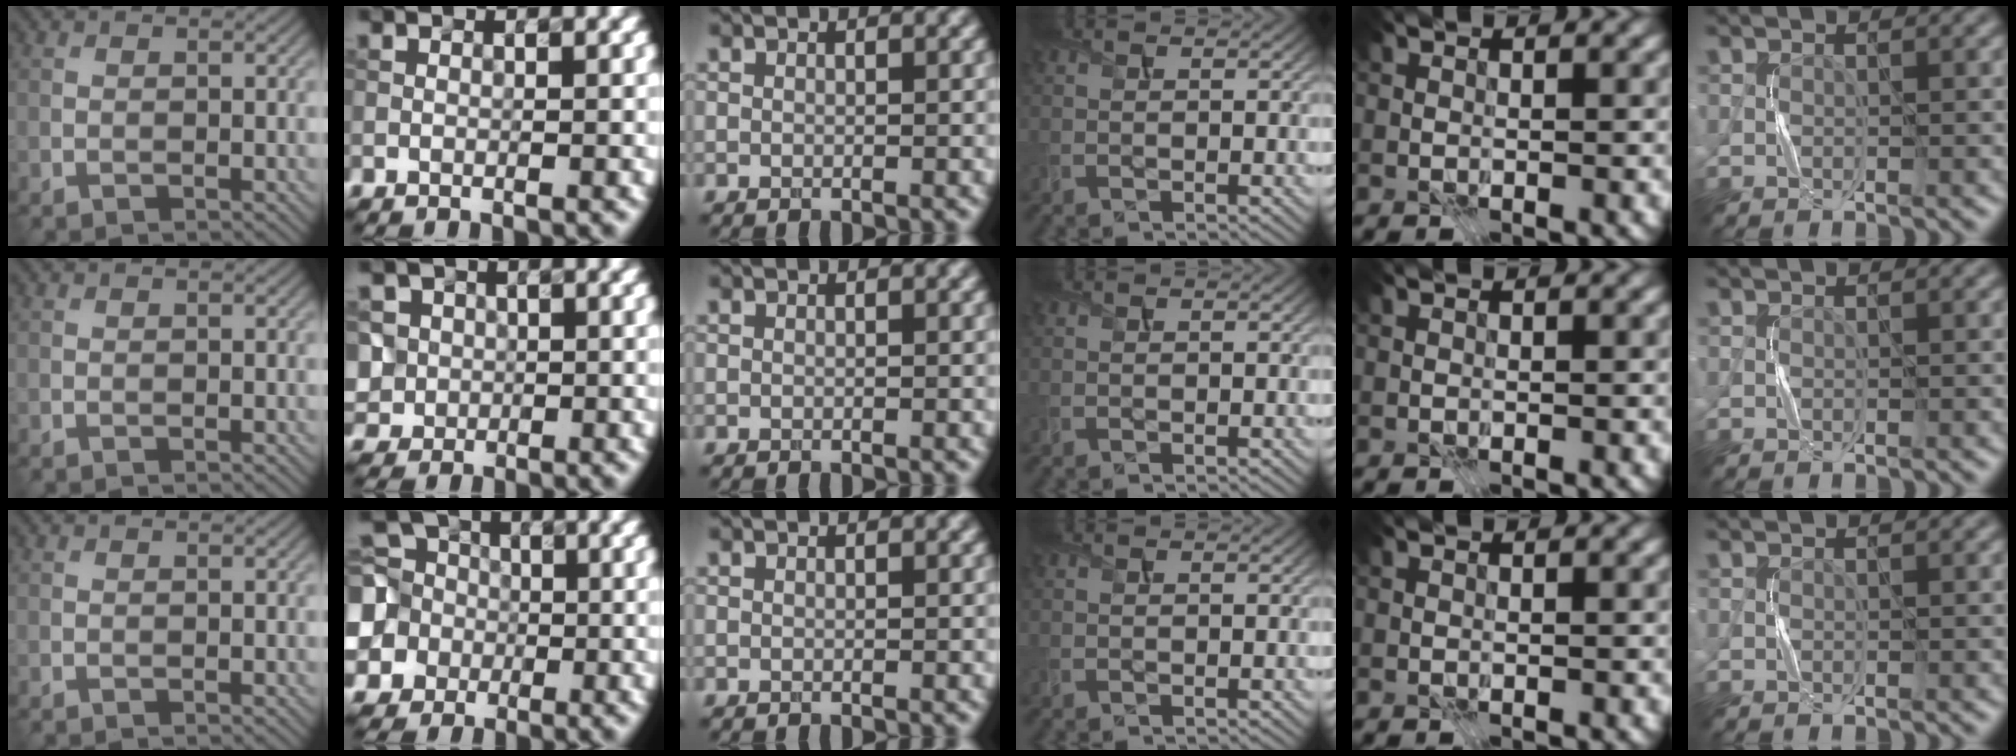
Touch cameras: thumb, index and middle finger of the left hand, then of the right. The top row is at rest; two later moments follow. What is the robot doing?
{"motion": "press", "object": "calculator"}